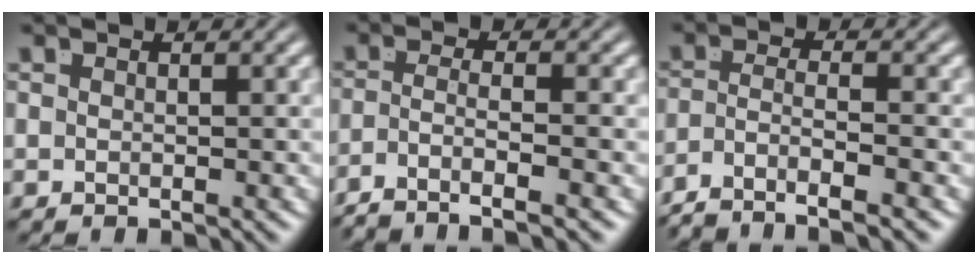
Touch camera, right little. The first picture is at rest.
{"total": 5.2, "force": [-4.2, 1.2, 2.9], "torque": [-0.061, -0.031, -0.056]}
{"total": 6.2, "force": [-4.7, 2.6, 3.1], "torque": [-0.067, -0.031, -0.069]}